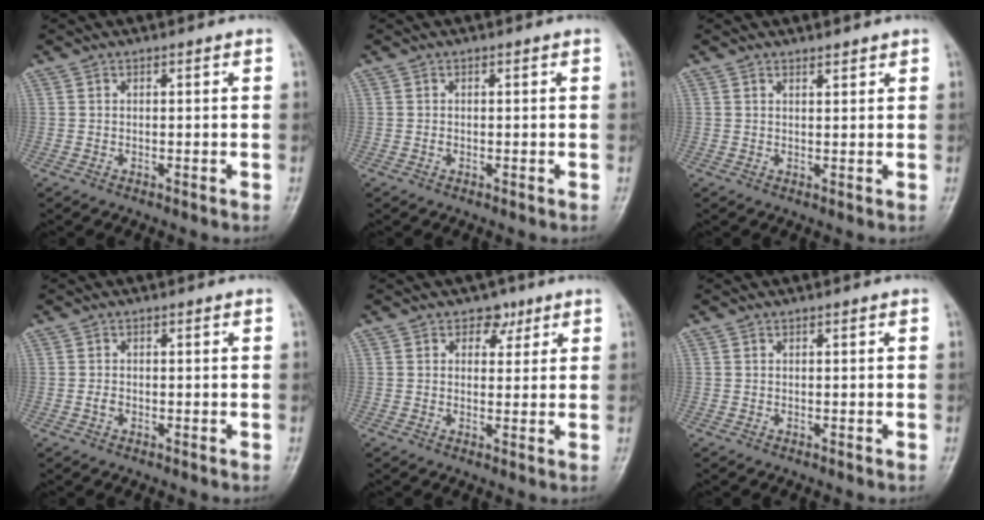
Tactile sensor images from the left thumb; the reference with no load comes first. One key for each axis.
{"total": 0.5, "fx": 0.0, "fy": 0.4, "fz": 0.3, "tx": -0.004, "ty": 0.000, "tz": -0.001}
{"total": 1.3, "fx": 1.2, "fy": 0.4, "fz": 0.4, "tx": -0.001, "ty": -0.010, "tz": 0.019}
{"total": 1.3, "fx": -0.3, "fy": 1.0, "fz": 0.8, "tx": -0.011, "ty": 0.001, "tz": -0.008}
{"total": 3.8, "fx": 2.1, "fy": 2.9, "fz": 1.3, "tx": 0.011, "ty": -0.007, "tz": 0.027}
{"total": 0.0}